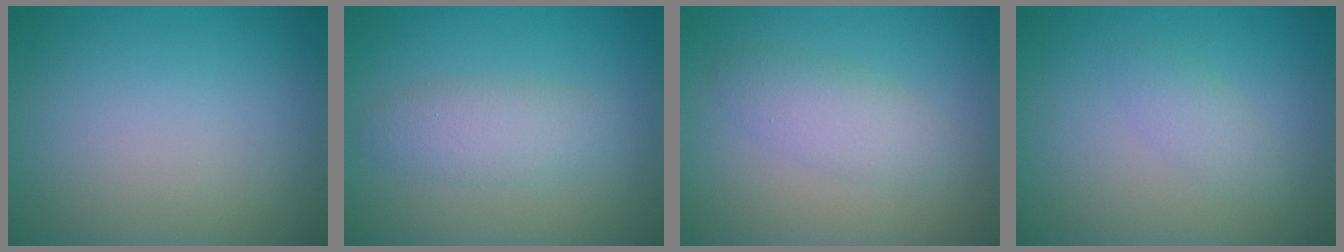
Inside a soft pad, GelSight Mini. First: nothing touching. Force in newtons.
{"total": 2.7, "press": 2.7, "slide": 0.1}
{"total": 2.5, "press": 2.5, "slide": 0.1}
{"total": 1.4, "press": 1.4, "slide": 0.1}